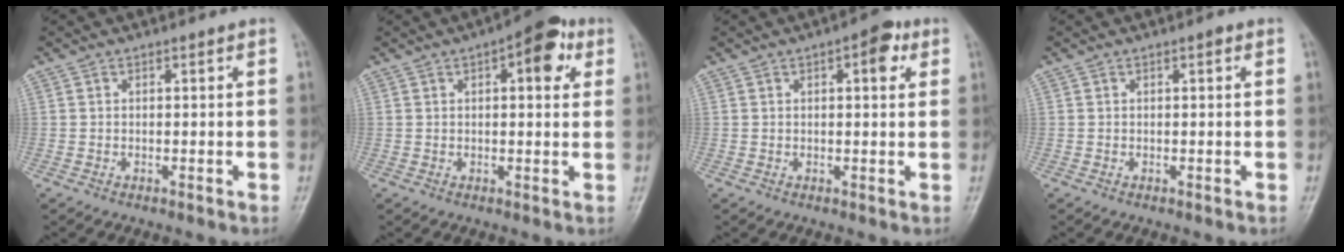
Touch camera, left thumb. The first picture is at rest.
{"total": 8.5, "force": [3.4, 3.6, 7.0], "torque": [-0.068, 0.003, 0.037]}
{"total": 5.1, "force": [2.1, 2.1, 4.1], "torque": [-0.041, 0.000, 0.020]}
{"total": 0.8, "force": [0.3, 0.3, 0.7], "torque": [-0.010, 0.002, 0.002]}